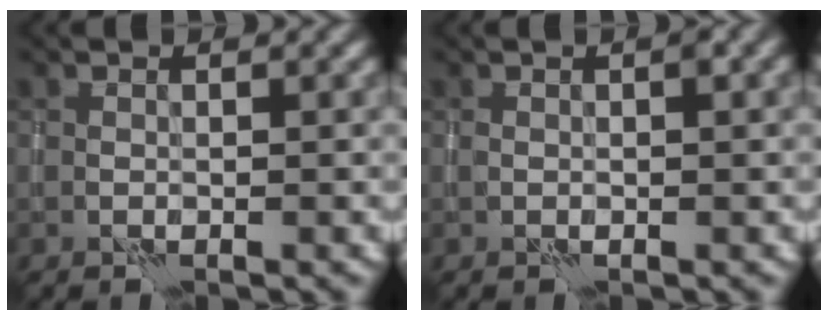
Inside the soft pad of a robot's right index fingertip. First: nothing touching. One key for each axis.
{"total": 1.3, "fx": 0.2, "fy": 0.2, "fz": 1.2, "tx": -0.018, "ty": 0.002, "tz": 0.004}